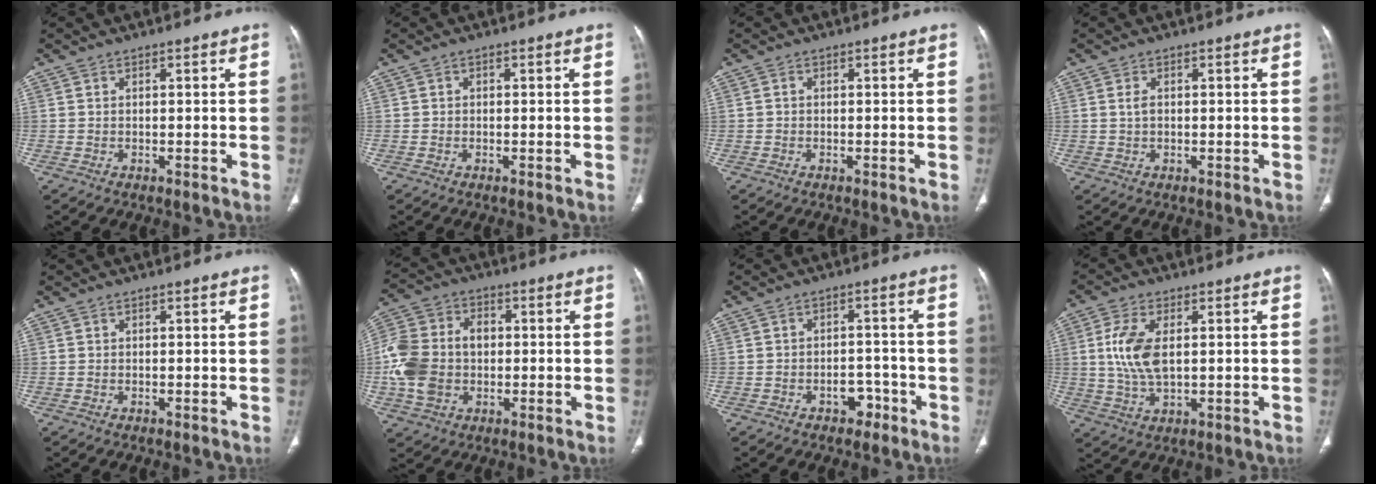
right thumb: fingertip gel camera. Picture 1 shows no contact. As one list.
[{"total": 0.0}, {"total": 0.0}, {"total": 1.6, "force": [0.2, 0.9, 1.3], "torque": [-0.027, -0.001, 0.005]}, {"total": 0.0}, {"total": 13.7, "force": [-0.7, 10.3, 9.0], "torque": [-0.173, 0.025, -0.015]}, {"total": 4.1, "force": [-2.5, 2.7, 1.7], "torque": [-0.004, 0.029, -0.030]}, {"total": 8.8, "force": [1.3, 4.4, 7.6], "torque": [-0.168, -0.008, 0.029]}]